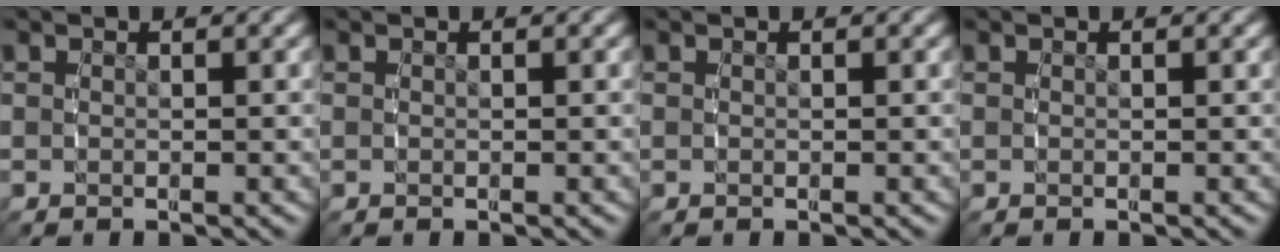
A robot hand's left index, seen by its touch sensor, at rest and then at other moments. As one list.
[{"total": 0.0}, {"total": 0.0}, {"total": 0.0}]